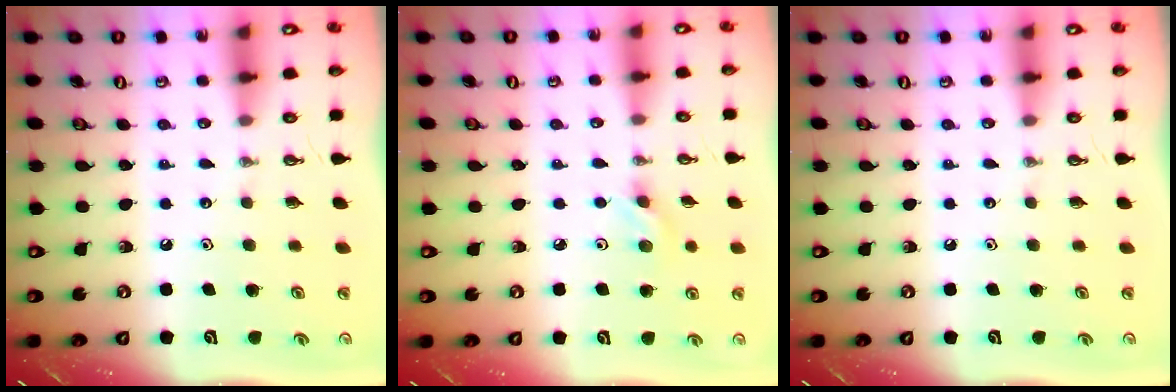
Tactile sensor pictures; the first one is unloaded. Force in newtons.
{"total": 7.0, "press": 6.4, "slide": 2.7}
{"total": 0.0}